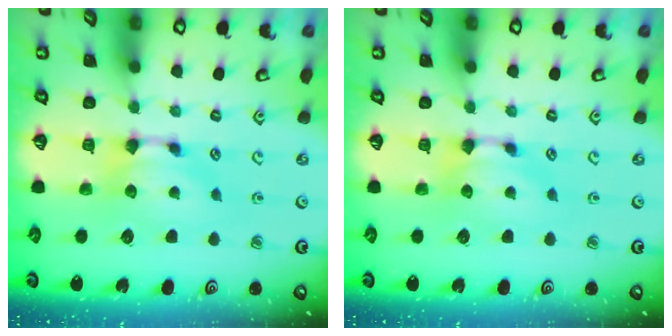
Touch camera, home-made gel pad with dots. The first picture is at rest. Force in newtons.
{"total": 0.0}